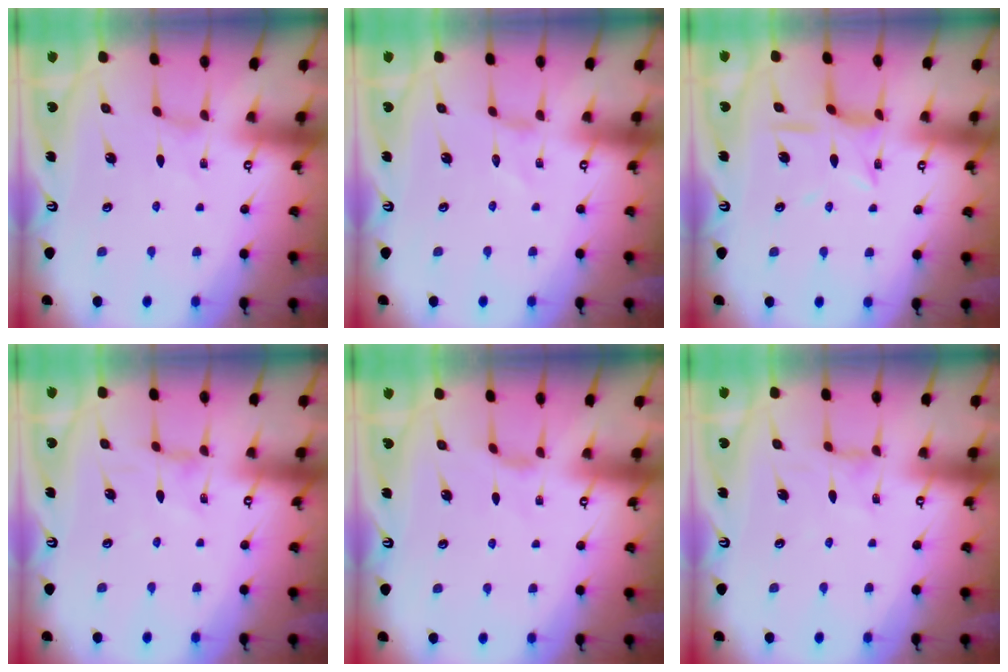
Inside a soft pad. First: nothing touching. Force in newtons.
{"total": 0.0}
{"total": 7.5, "press": 7.5, "slide": 0.7}
{"total": 1.4, "press": 1.3, "slide": 0.3}
{"total": 1.6, "press": 1.5, "slide": 0.4}
{"total": 1.0, "press": 1.0, "slide": 0.3}